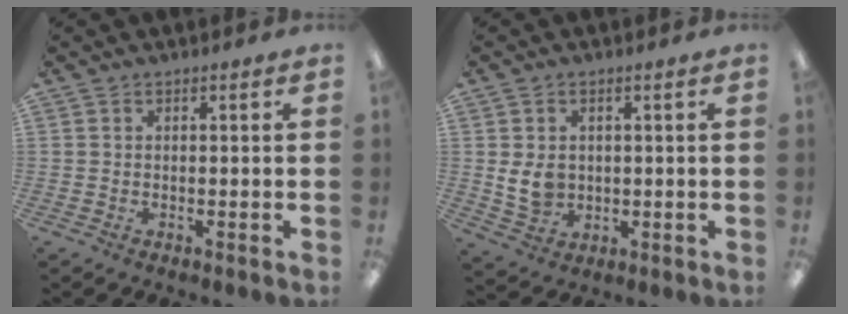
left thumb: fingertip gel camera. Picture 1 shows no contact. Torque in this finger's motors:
{"motor_torque": [-0.12, 0.49, 0.41, -0.09, 0.03]}